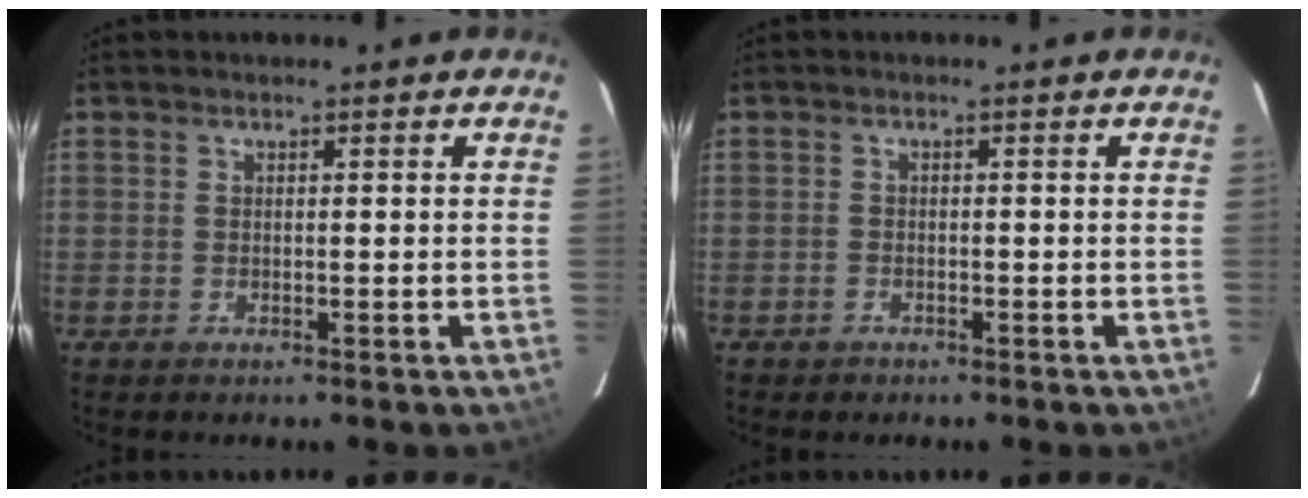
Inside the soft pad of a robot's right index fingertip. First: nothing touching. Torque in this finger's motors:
{"motor_torque": [0.02, -0.02, -0.01, 0.00]}